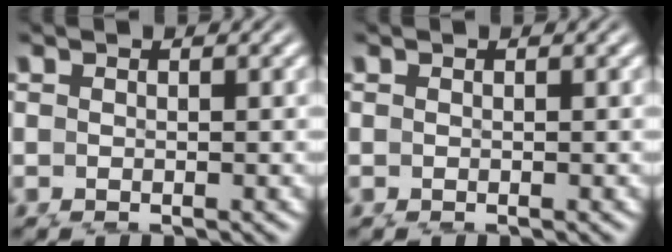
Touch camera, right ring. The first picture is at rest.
{"total": 0.0}